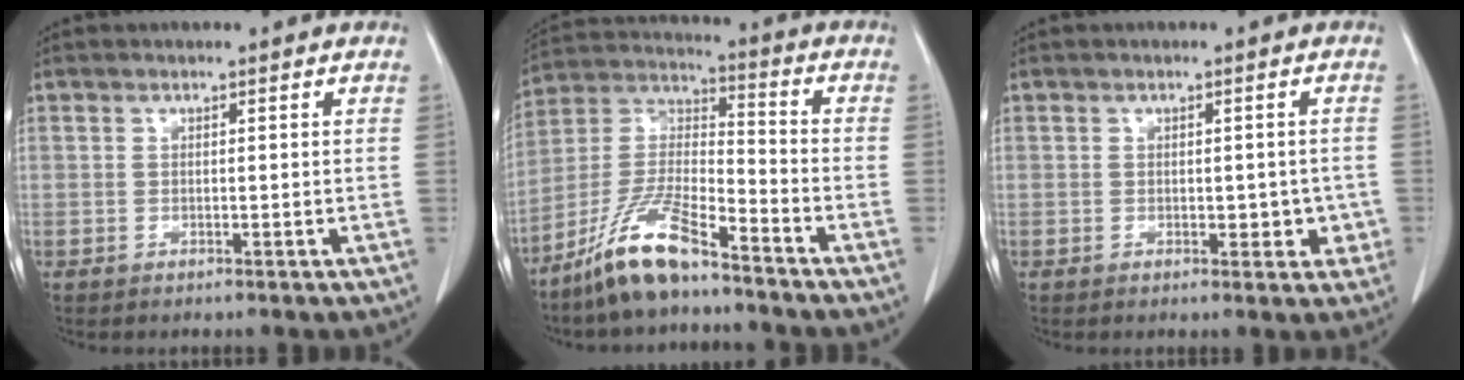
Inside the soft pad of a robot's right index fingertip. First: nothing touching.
{"total": 12.4, "force": [-9.2, 2.1, 8.0], "torque": [-0.173, -0.005, -0.179]}
{"total": 3.3, "force": [-0.6, 2.1, 2.4], "torque": [-0.017, 0.007, 0.000]}